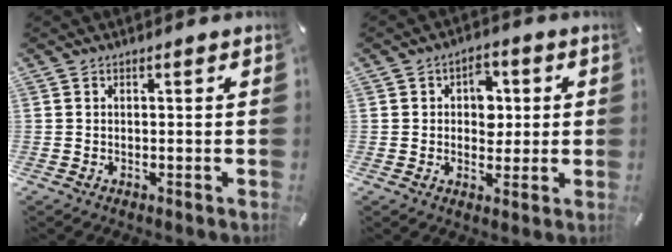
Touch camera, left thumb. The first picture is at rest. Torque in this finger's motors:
{"motor_torque": [0.78, 0.98, 0.53, -0.27, 0.15]}